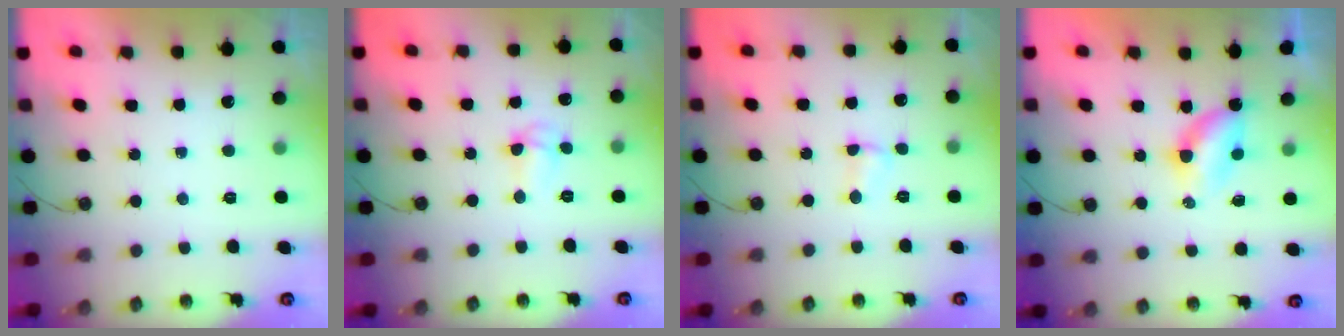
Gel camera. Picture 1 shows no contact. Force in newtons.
{"total": 3.5, "press": 3.4, "slide": 1.0}
{"total": 3.5, "press": 3.4, "slide": 0.7}
{"total": 4.1, "press": 4.0, "slide": 0.5}